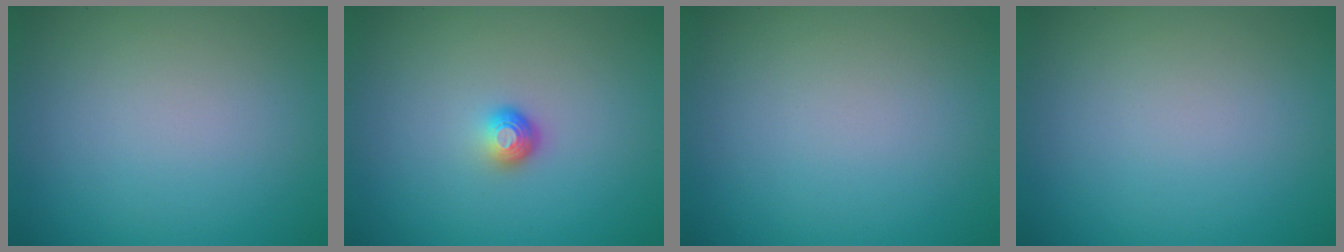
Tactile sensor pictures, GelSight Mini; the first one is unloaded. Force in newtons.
{"total": 1.7, "press": 1.2, "slide": 1.2}
{"total": 0.0}
{"total": 0.0}